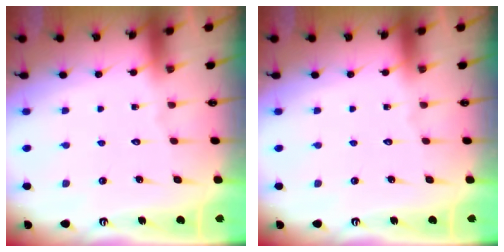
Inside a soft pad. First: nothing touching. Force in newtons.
{"total": 0.0}